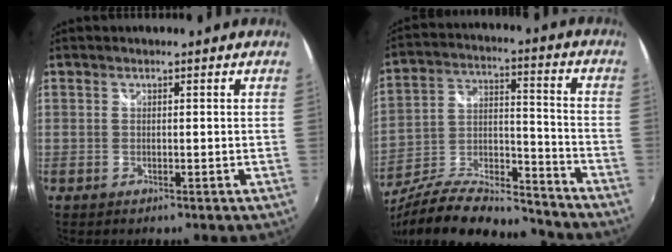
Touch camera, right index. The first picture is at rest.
{"total": 21.1, "force": [-17.4, 5.9, 10.4], "torque": [-0.199, -0.001, -0.283]}